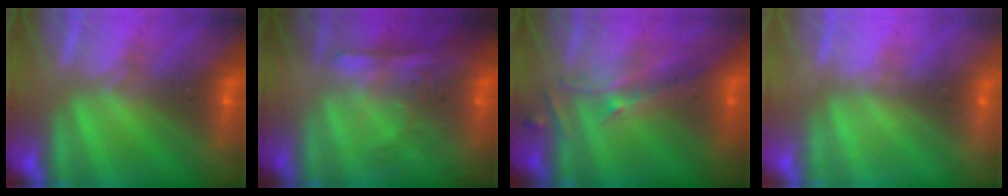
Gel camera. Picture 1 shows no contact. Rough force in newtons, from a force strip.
{"total": 7.2}
{"total": 2.6}
{"total": 2.1}